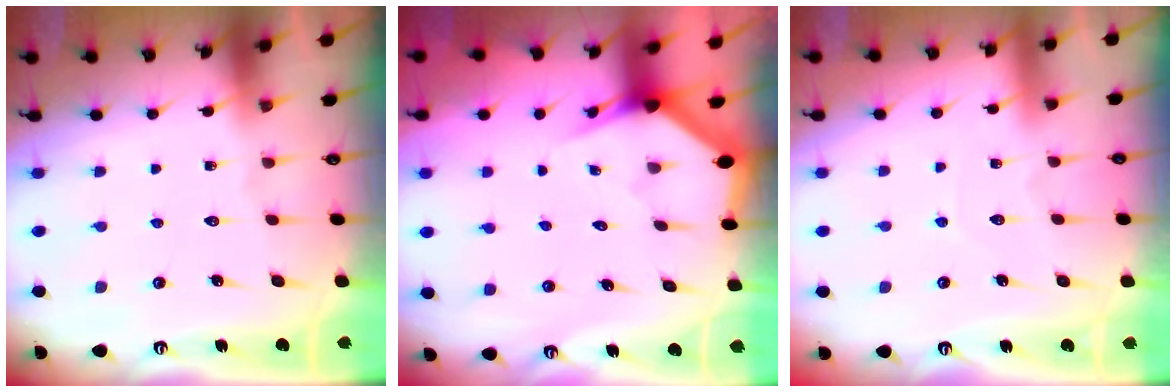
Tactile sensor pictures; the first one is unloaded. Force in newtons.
{"total": 2.7, "press": 2.7, "slide": 0.1}
{"total": 3.3, "press": 3.3, "slide": 0.3}